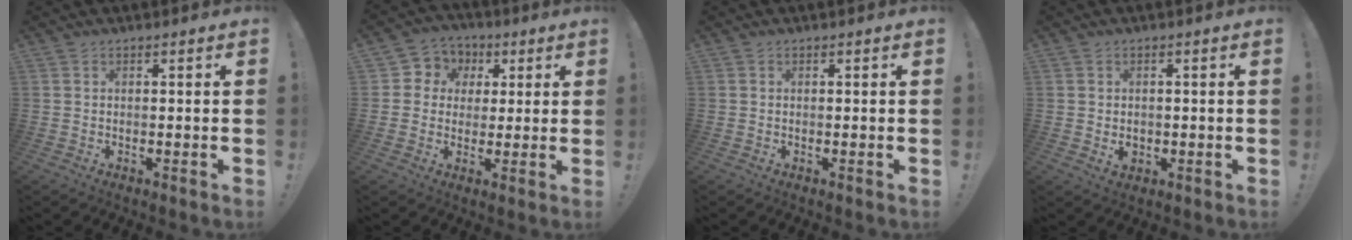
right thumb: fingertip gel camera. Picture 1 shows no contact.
{"total": 6.9, "force": [0.4, 6.6, 1.7], "torque": [-0.019, 0.000, 0.013]}
{"total": 0.0}
{"total": 2.5, "force": [-0.1, 2.2, 1.3], "torque": [-0.013, 0.000, -0.001]}